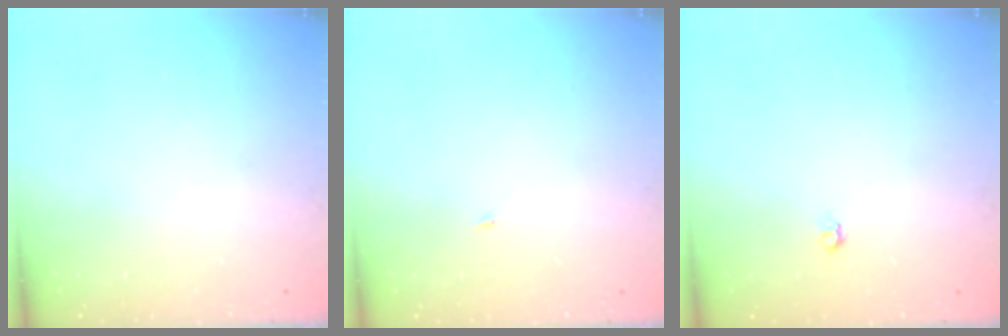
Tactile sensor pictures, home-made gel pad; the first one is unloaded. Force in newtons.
{"total": 1.8, "press": 1.8, "slide": 0.2}
{"total": 3.5, "press": 3.4, "slide": 0.6}